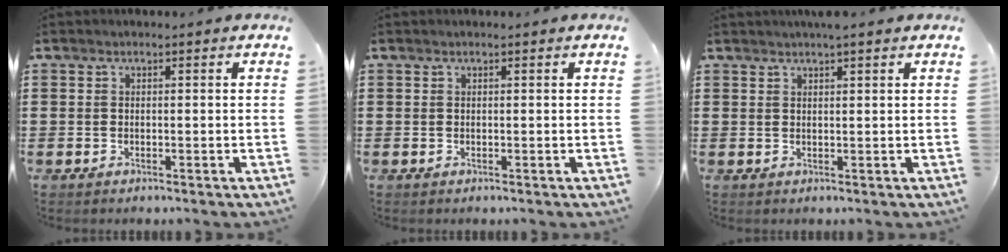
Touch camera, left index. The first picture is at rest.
{"total": 0.0}
{"total": 1.9, "force": [1.5, 0.0, 1.1], "torque": [-0.024, 0.001, 0.028]}